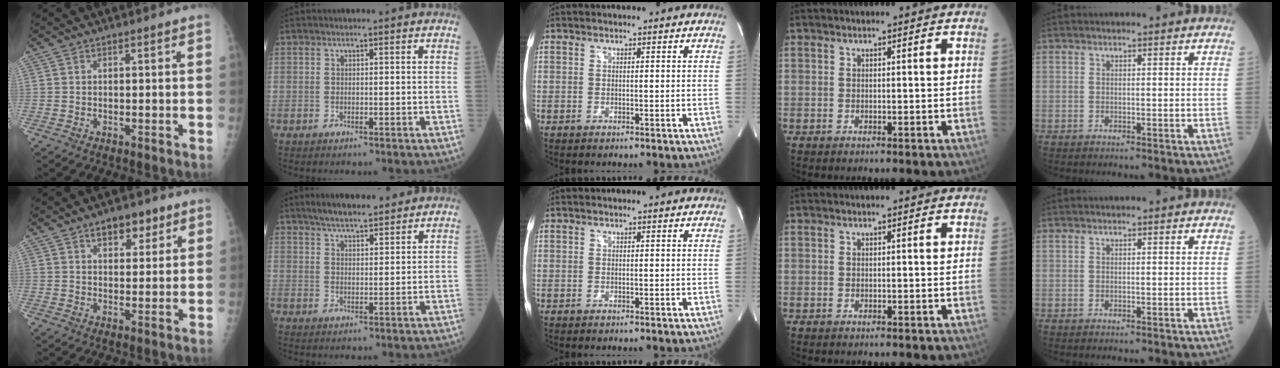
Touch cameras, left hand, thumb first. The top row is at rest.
{"thumb": {"total": 6.6, "force": [3.8, 3.6, 4.0], "torque": [-0.029, -0.015, 0.053]}, "index": {"total": 7.8, "force": [6.6, 1.5, 3.8], "torque": [-0.061, 0.021, 0.110]}}